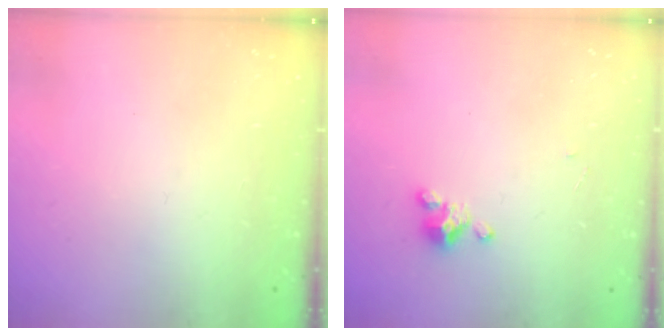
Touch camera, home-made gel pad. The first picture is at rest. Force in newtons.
{"total": 2.5, "press": 2.5, "slide": 0.3}